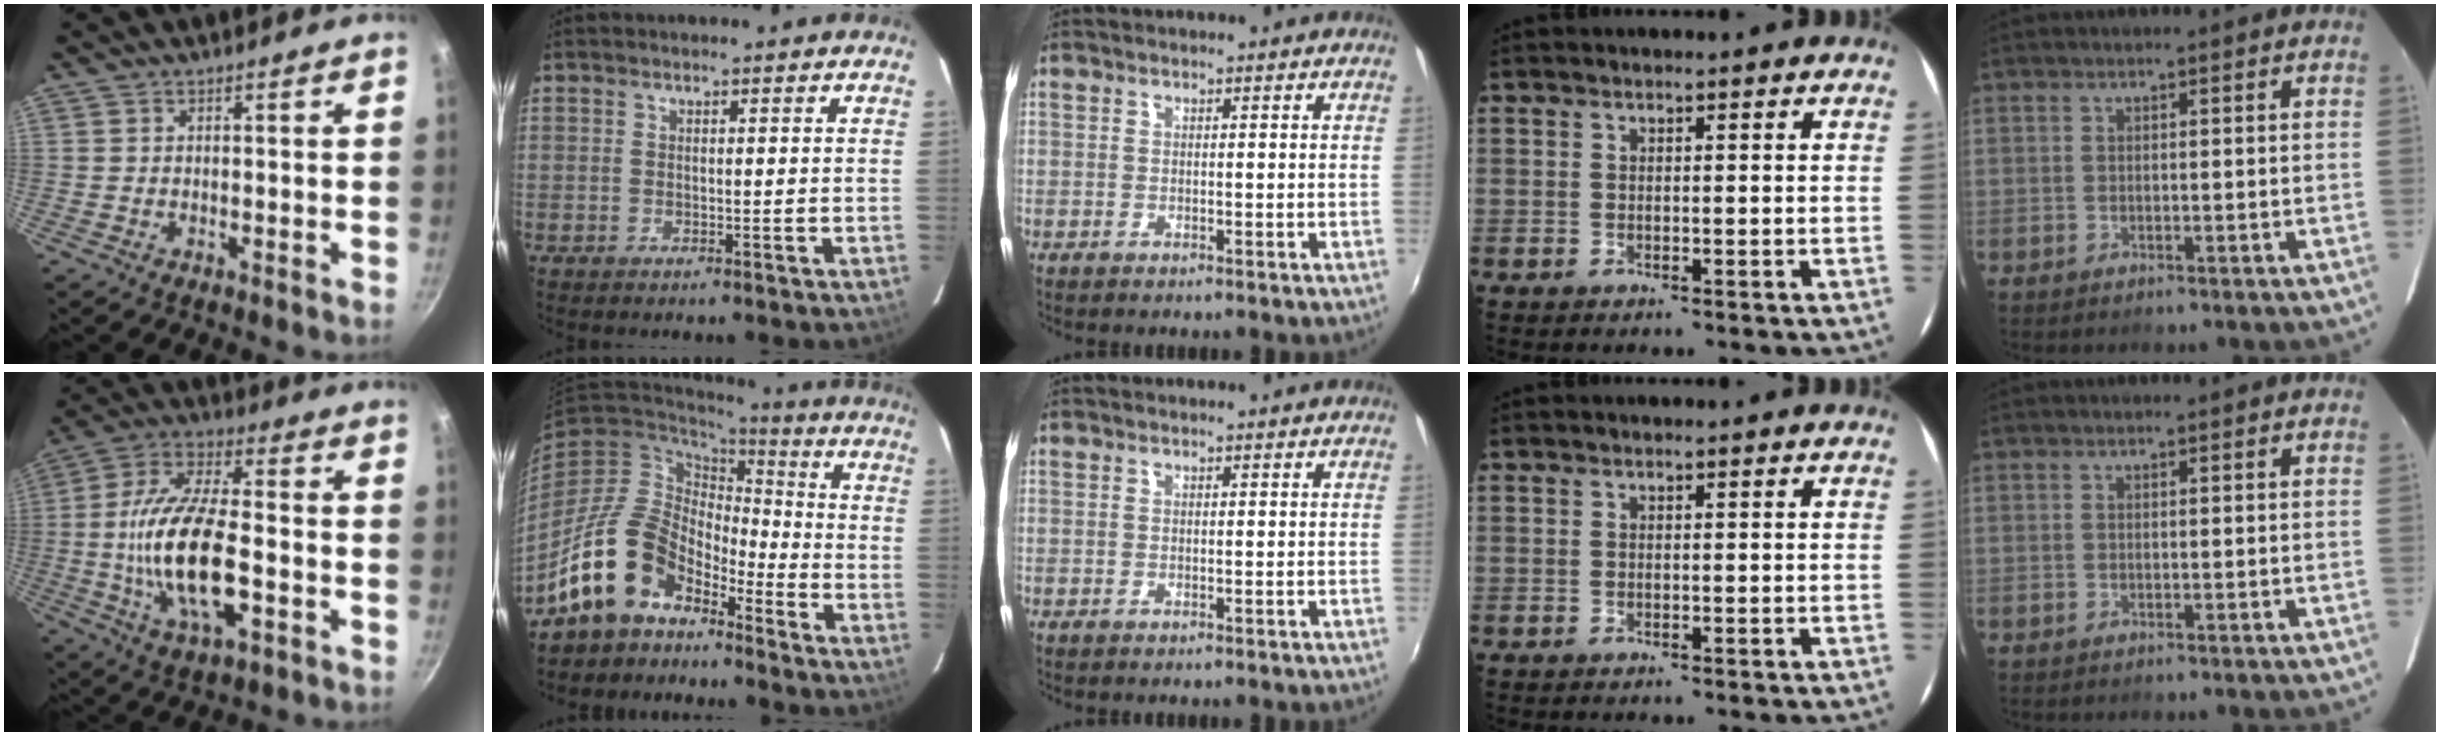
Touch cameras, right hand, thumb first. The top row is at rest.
{"thumb": {"total": 18.9, "force": [-3.8, 8.2, 16.6], "torque": [-0.313, 0.021, -0.076]}, "index": {"total": 13.8, "force": [-9.6, 7.6, 6.4], "torque": [-0.128, 0.020, -0.174]}}